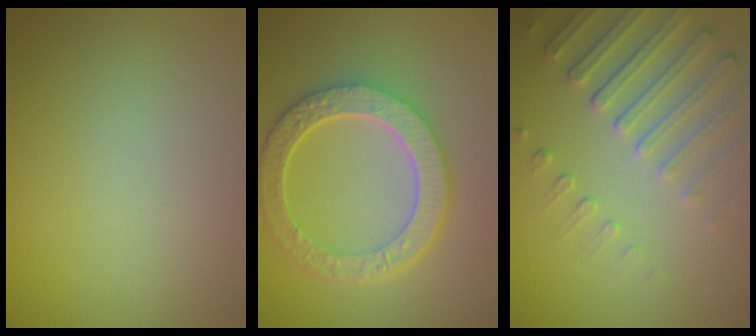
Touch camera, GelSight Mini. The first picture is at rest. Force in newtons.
{"total": 6.3, "press": 4.8, "slide": 4.0}
{"total": 4.9, "press": 3.6, "slide": 3.3}